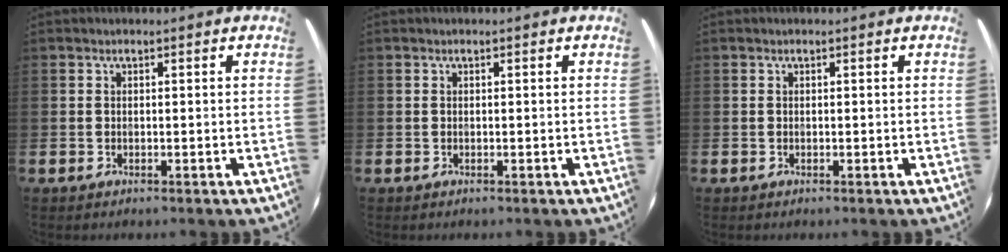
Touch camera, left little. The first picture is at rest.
{"total": 0.0}
{"total": 0.0}